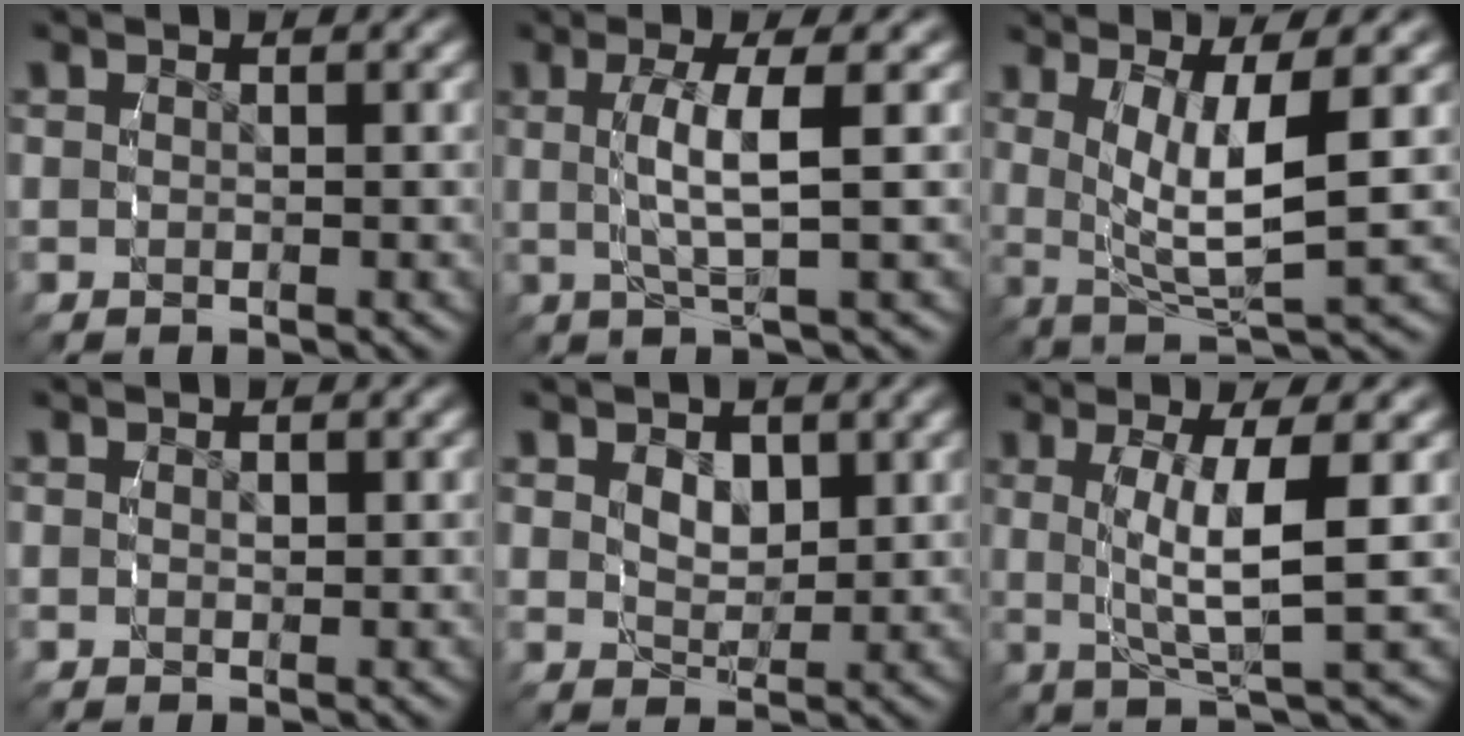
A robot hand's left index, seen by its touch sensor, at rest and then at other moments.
{"total": 3.6, "force": [0.3, -0.4, 3.6], "torque": [-0.061, 0.011, 0.002]}
{"total": 6.7, "force": [1.2, 2.8, 6.0], "torque": [-0.110, -0.005, 0.021]}
{"total": 0.0}
{"total": 2.1, "force": [1.0, 1.2, 1.4], "torque": [-0.013, -0.006, 0.022]}
{"total": 5.3, "force": [0.7, 0.5, 5.2], "torque": [-0.079, 0.009, 0.011]}